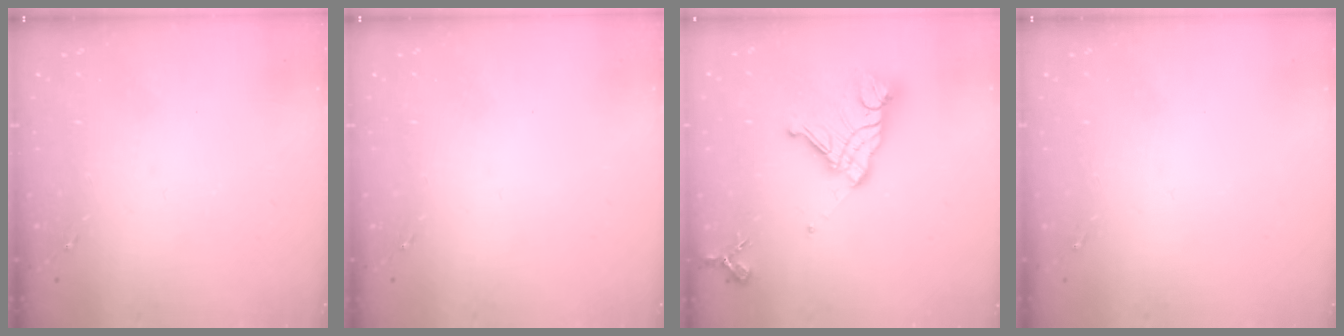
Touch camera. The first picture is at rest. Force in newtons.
{"total": 0.0}
{"total": 15.8, "press": 15.7, "slide": 1.7}
{"total": 0.0}